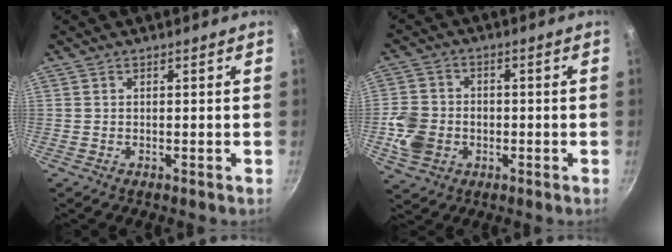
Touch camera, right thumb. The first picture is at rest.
{"total": 8.7, "force": [-1.9, 7.1, 4.6], "torque": [-0.076, 0.012, -0.035]}